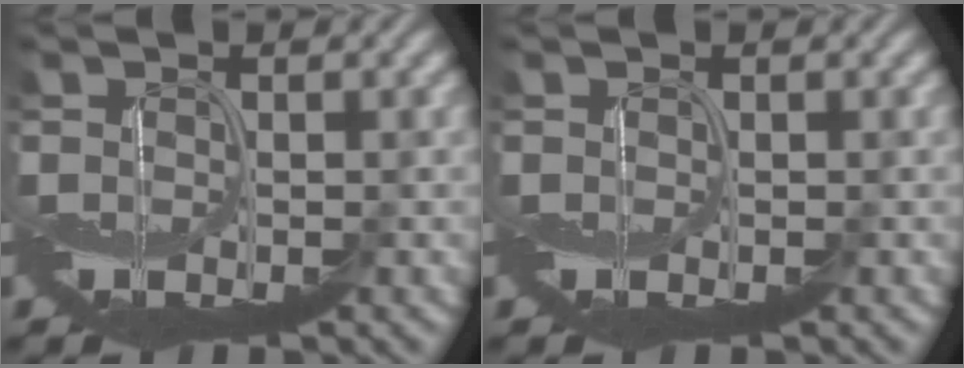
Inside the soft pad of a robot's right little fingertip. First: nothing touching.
{"total": 0.0}